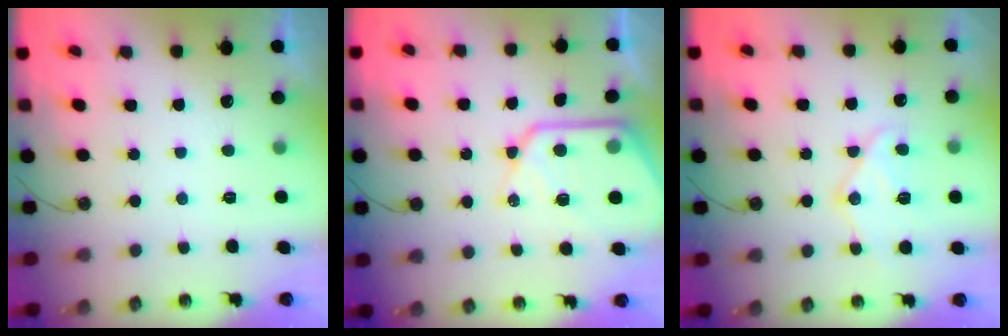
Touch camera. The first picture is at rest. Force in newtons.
{"total": 15.8, "press": 15.7, "slide": 1.5}
{"total": 12.6, "press": 12.6, "slide": 0.9}